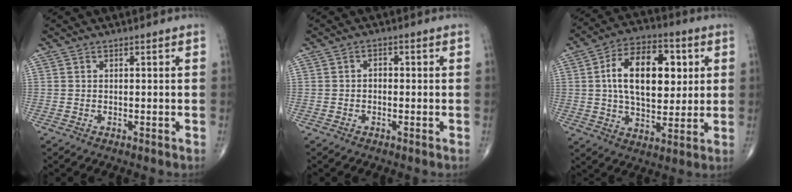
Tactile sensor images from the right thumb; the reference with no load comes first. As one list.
[{"total": 1.5, "force": [-0.2, 1.1, 1.1], "torque": [-0.009, 0.007, -0.007]}, {"total": 17.7, "force": [3.3, 10.1, 14.2], "torque": [-0.203, 0.004, 0.053]}]